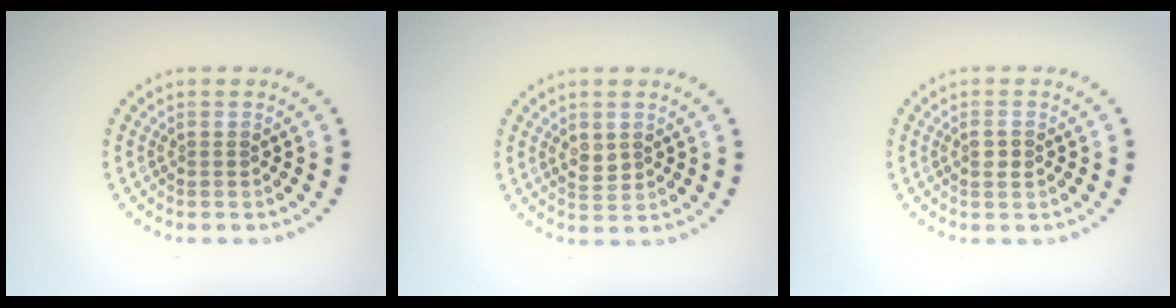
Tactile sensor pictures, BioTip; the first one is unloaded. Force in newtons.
{"total": 1.5, "press": 1.5, "slide": 0.3}
{"total": 1.1, "press": 1.0, "slide": 0.3}